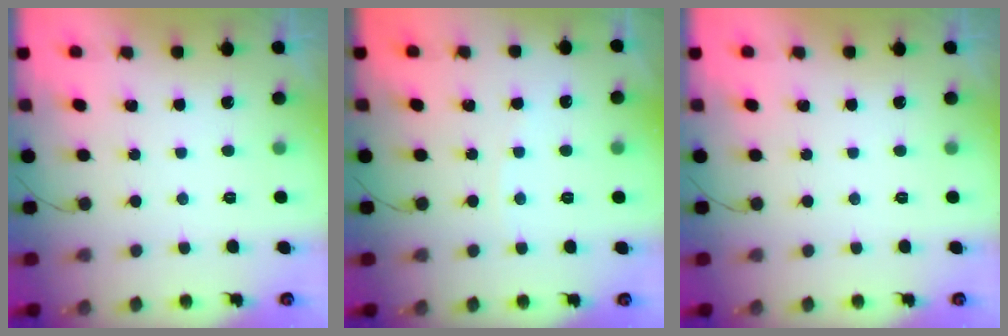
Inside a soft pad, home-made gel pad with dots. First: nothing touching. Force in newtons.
{"total": 1.5, "press": 1.4, "slide": 0.3}
{"total": 0.0}